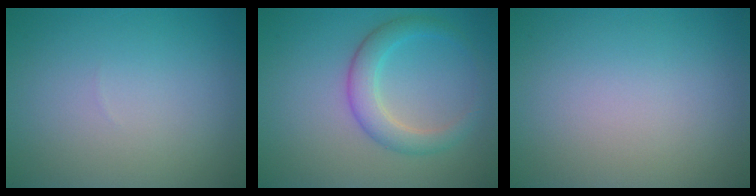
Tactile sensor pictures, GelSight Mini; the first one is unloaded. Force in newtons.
{"total": 2.6, "press": 2.6, "slide": 0.2}
{"total": 0.0}